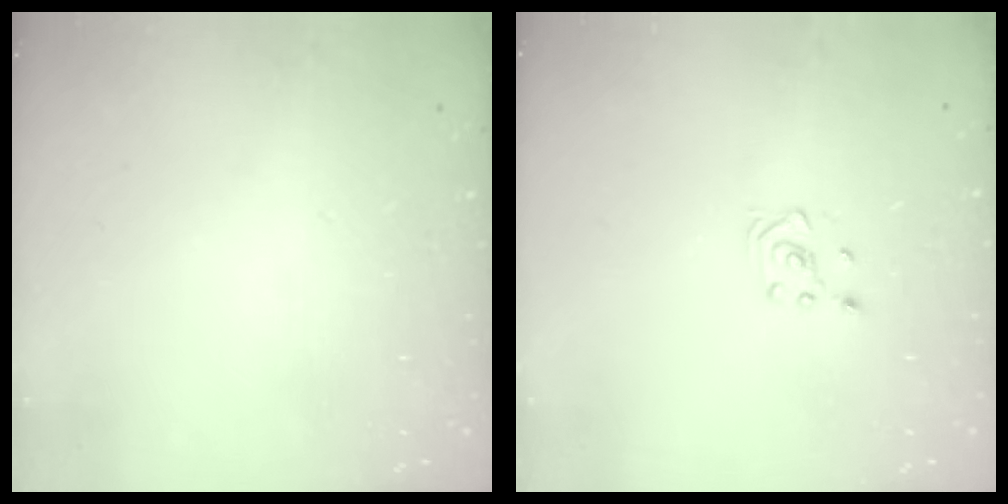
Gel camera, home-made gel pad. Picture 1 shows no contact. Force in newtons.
{"total": 2.8, "press": 2.6, "slide": 1.0}